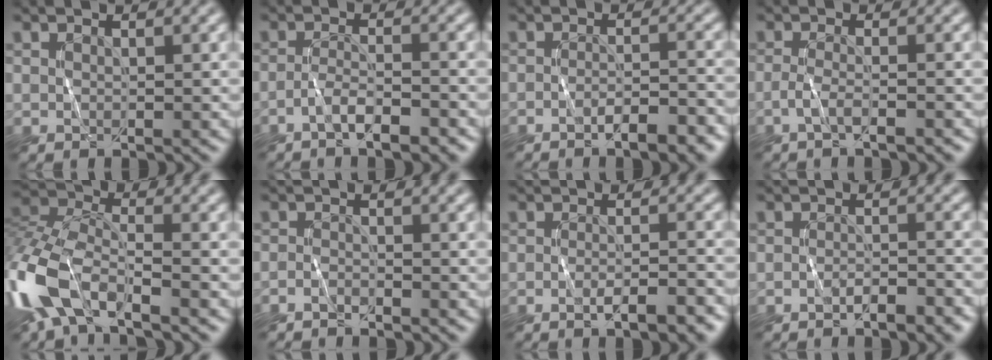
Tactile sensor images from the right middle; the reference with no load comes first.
{"total": 3.3, "force": [-2.5, 0.6, 2.1], "torque": [-0.036, 0.005, -0.045]}
{"total": 3.6, "force": [-2.5, 0.8, 2.5], "torque": [-0.033, 0.003, -0.036]}
{"total": 2.1, "force": [-1.4, 0.5, 1.5], "torque": [-0.018, 0.003, -0.031]}
{"total": 9.3, "force": [-5.1, 4.4, 6.4], "torque": [-0.150, -0.003, -0.112]}
{"total": 1.4, "force": [-1.4, -0.1, -0.2], "torque": [0.003, -0.001, -0.029]}
{"total": 3.3, "force": [-2.0, 0.7, 2.5], "torque": [-0.030, 0.001, -0.031]}
{"total": 2.6, "force": [-2.1, 0.5, 1.5], "torque": [-0.018, 0.005, -0.034]}